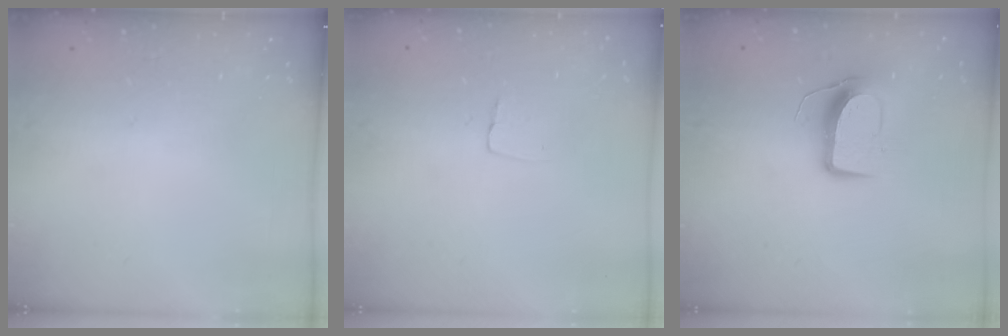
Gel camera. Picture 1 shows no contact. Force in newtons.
{"total": 3.4, "press": 3.4, "slide": 0.2}
{"total": 9.8, "press": 9.8, "slide": 0.4}